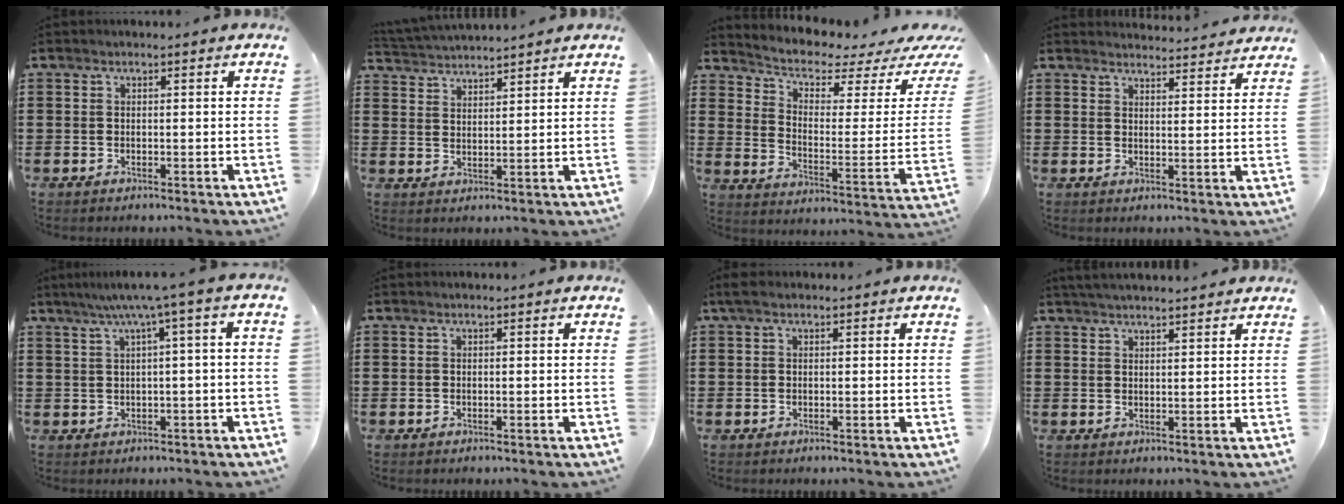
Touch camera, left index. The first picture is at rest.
{"total": 2.9, "force": [2.9, -0.2, -0.2], "torque": [-0.008, -0.013, 0.052]}
{"total": 3.5, "force": [2.7, 1.1, 2.0], "torque": [-0.057, -0.027, 0.039]}
{"total": 3.4, "force": [3.3, -0.1, 0.1], "torque": [-0.004, -0.022, 0.060]}
{"total": 4.5, "force": [0.9, -0.4, 4.3], "torque": [-0.085, -0.005, 0.008]}
{"total": 0.0}
{"total": 1.2, "force": [0.4, 0.6, 0.9], "torque": [-0.020, 0.004, 0.007]}
{"total": 2.6, "force": [2.6, -0.2, 0.4], "torque": [-0.014, -0.003, 0.049]}